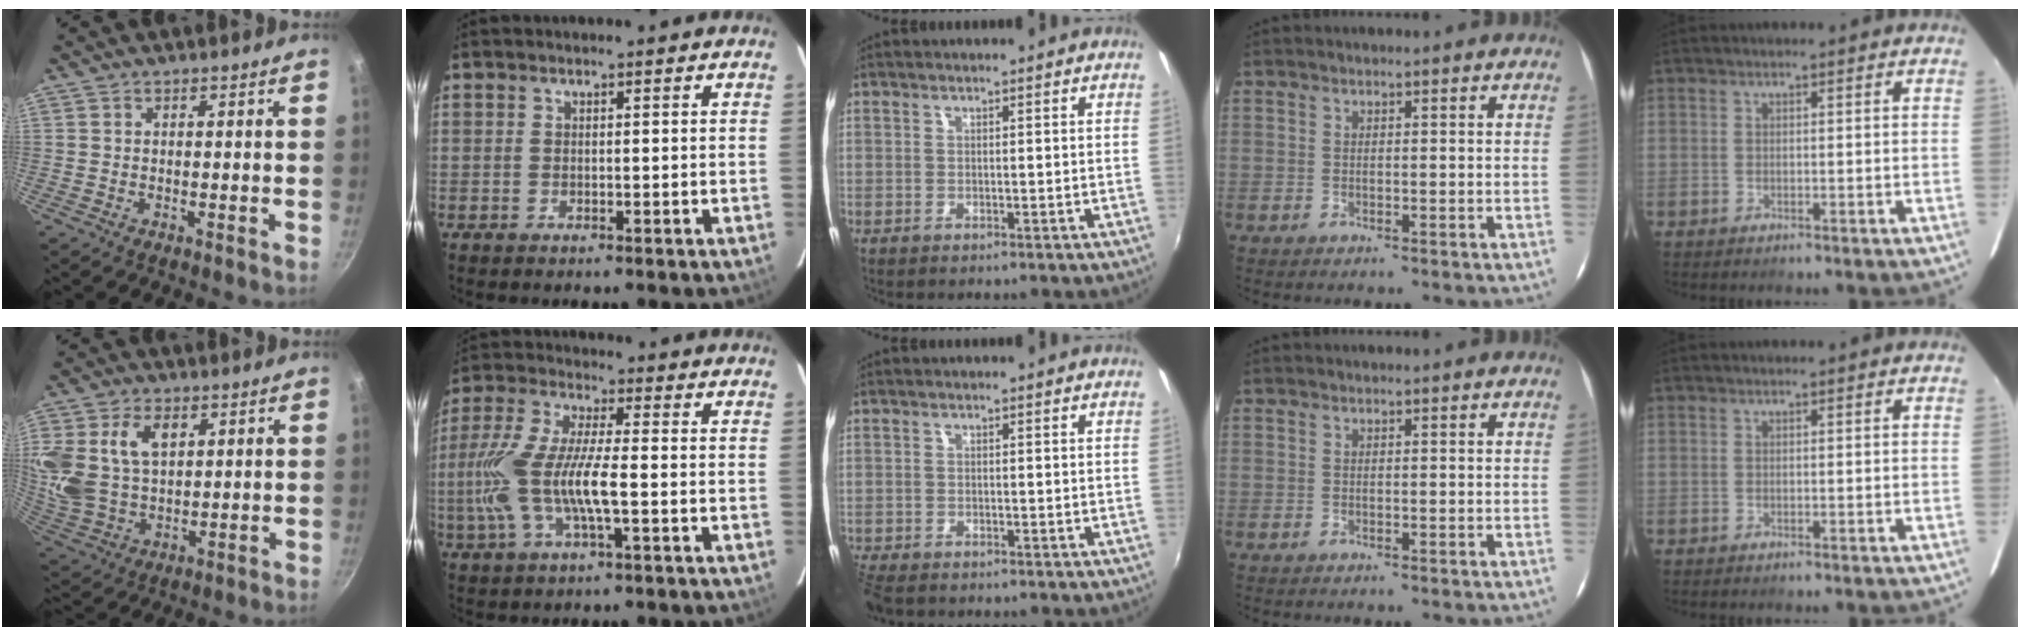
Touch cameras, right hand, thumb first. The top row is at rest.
{"thumb": {"total": 16.8, "force": [5.2, 11.5, 11.1], "torque": [-0.237, -0.009, 0.108]}, "index": {"total": 14.8, "force": [-2.7, 3.4, 14.1], "torque": [-0.297, -0.005, -0.055]}, "middle": {"total": 4.5, "force": [-3.8, 1.5, 1.8], "torque": [-0.053, -0.024, -0.075]}}